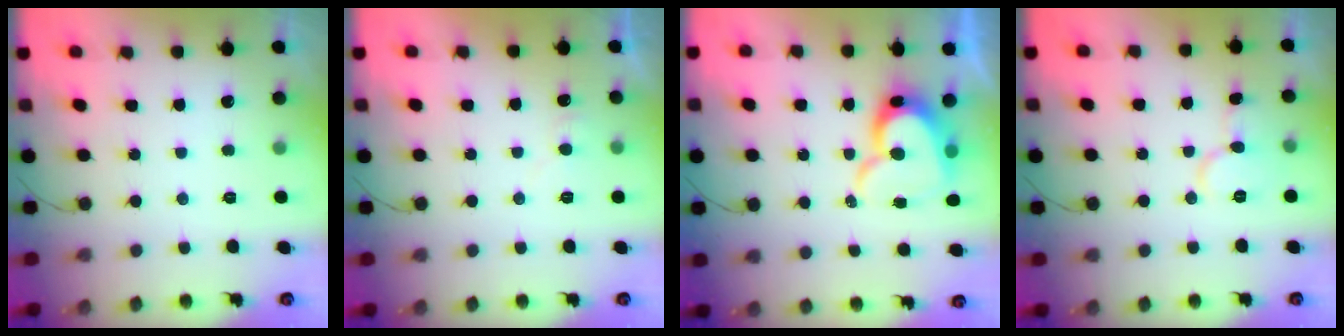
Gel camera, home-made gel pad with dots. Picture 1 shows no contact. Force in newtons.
{"total": 4.5, "press": 4.4, "slide": 0.5}
{"total": 13.7, "press": 13.6, "slide": 1.3}
{"total": 8.6, "press": 8.5, "slide": 0.6}